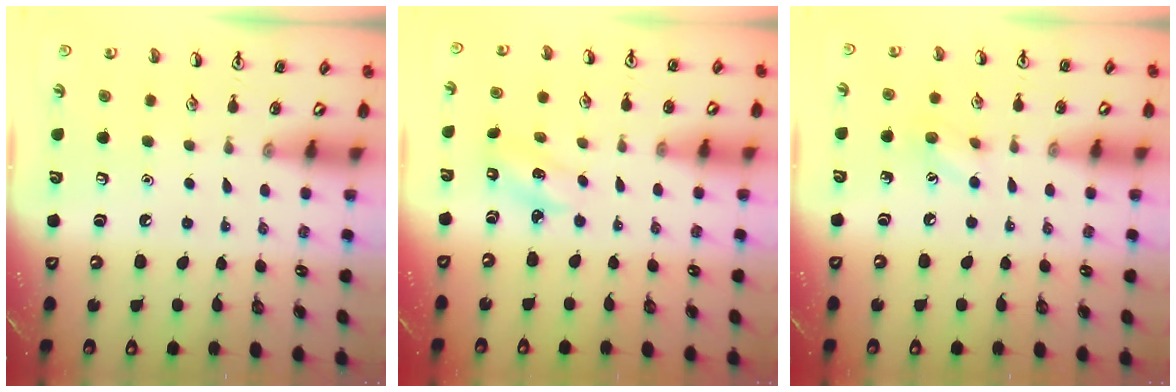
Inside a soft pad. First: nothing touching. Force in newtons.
{"total": 2.2, "press": 2.1, "slide": 0.4}
{"total": 6.3, "press": 6.1, "slide": 1.4}